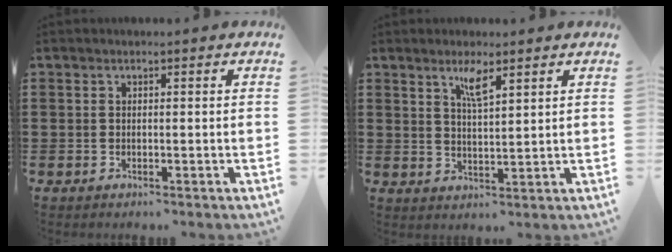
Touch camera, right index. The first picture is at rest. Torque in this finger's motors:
{"motor_torque": [0.10, -0.01, 0.06, 0.02]}